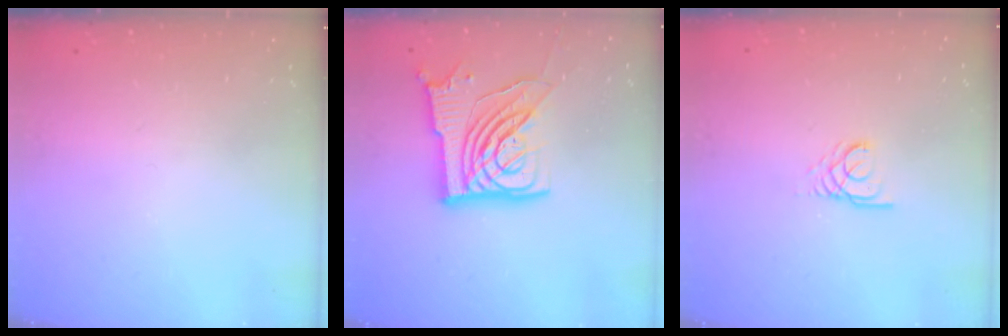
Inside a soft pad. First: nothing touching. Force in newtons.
{"total": 19.2, "press": 19.1, "slide": 2.3}
{"total": 2.2, "press": 2.2, "slide": 0.2}